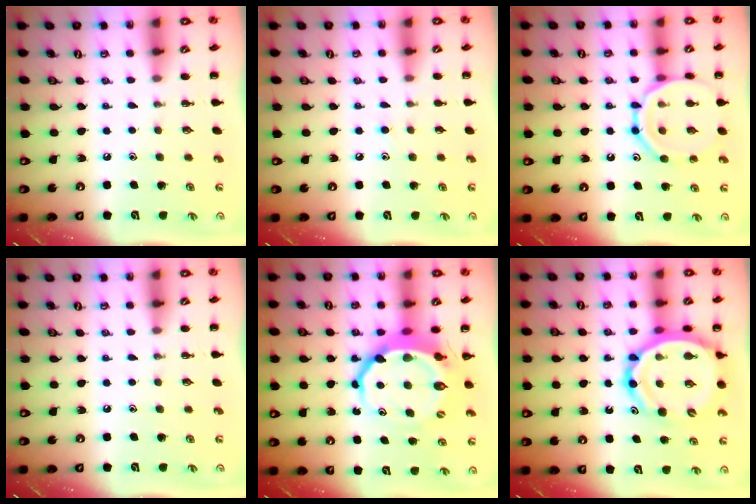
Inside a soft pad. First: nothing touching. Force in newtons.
{"total": 6.3, "press": 5.9, "slide": 2.3}
{"total": 14.5, "press": 14.5, "slide": 1.3}
{"total": 0.0}
{"total": 9.9, "press": 9.6, "slide": 2.3}
{"total": 16.6, "press": 16.0, "slide": 4.4}